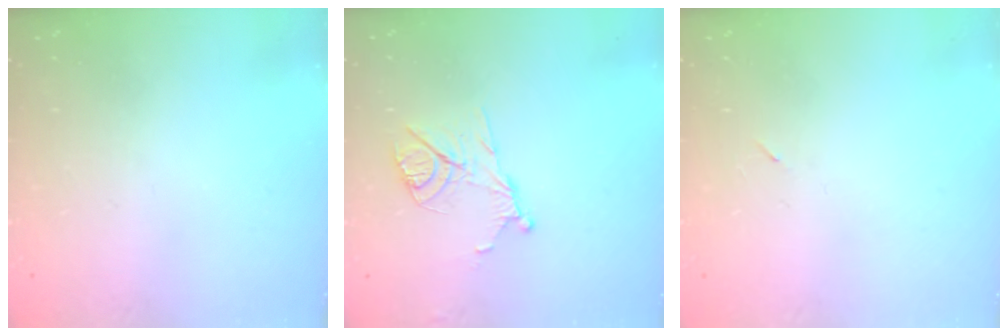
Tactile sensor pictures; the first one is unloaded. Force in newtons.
{"total": 10.9, "press": 10.9, "slide": 0.4}
{"total": 2.2, "press": 1.9, "slide": 1.2}